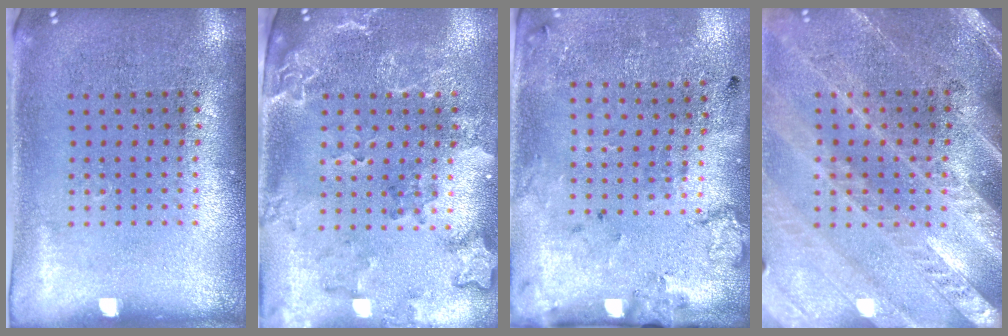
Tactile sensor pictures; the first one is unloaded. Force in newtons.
{"total": 2.0, "press": 1.9, "slide": 0.7}
{"total": 2.2, "press": 1.3, "slide": 1.7}
{"total": 2.9, "press": 2.6, "slide": 1.1}